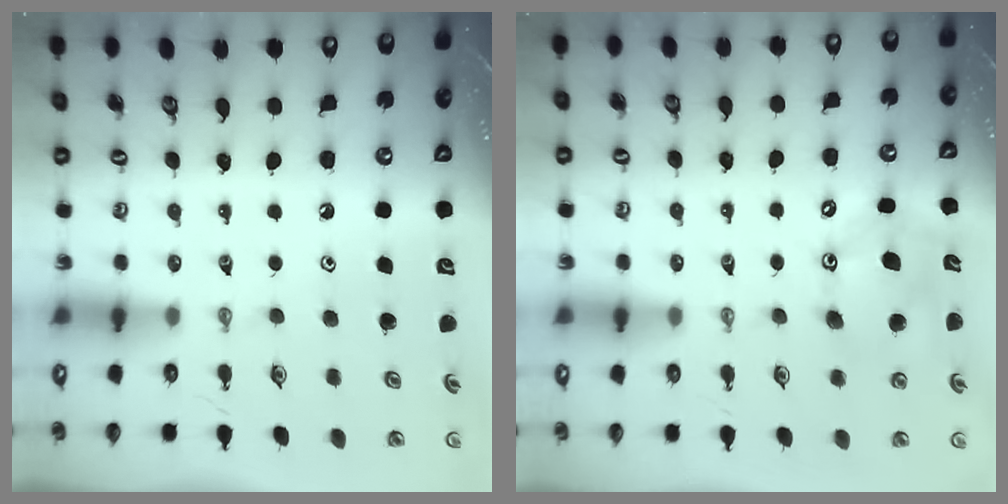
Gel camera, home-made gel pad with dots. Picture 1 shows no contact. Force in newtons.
{"total": 11.6, "press": 11.2, "slide": 2.9}